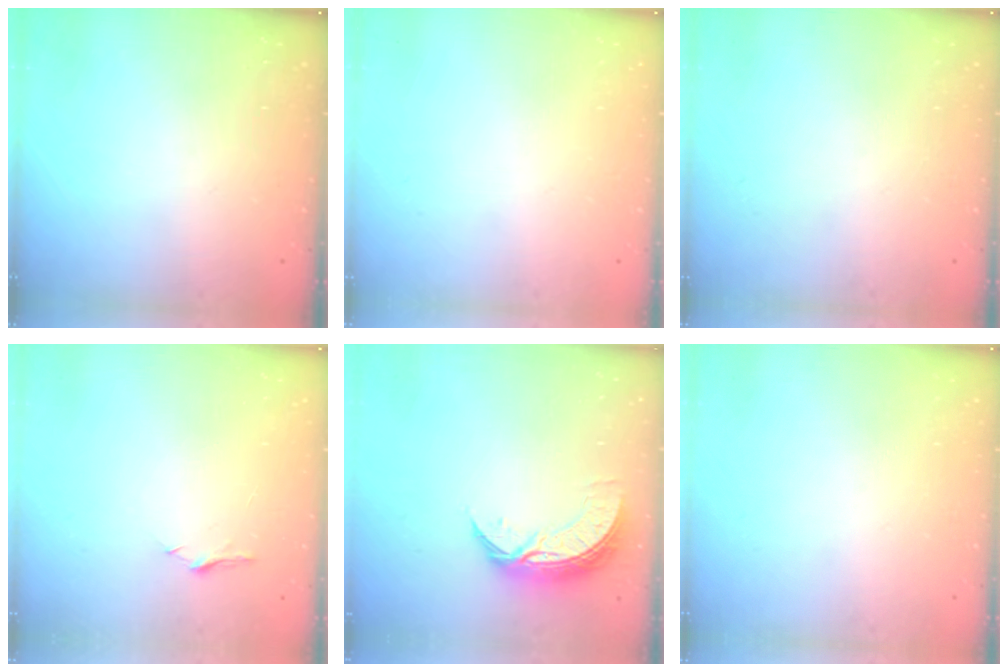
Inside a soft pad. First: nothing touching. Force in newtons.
{"total": 0.0}
{"total": 0.0}
{"total": 5.0, "press": 5.0, "slide": 0.6}
{"total": 8.0, "press": 8.0, "slide": 0.7}
{"total": 0.0}